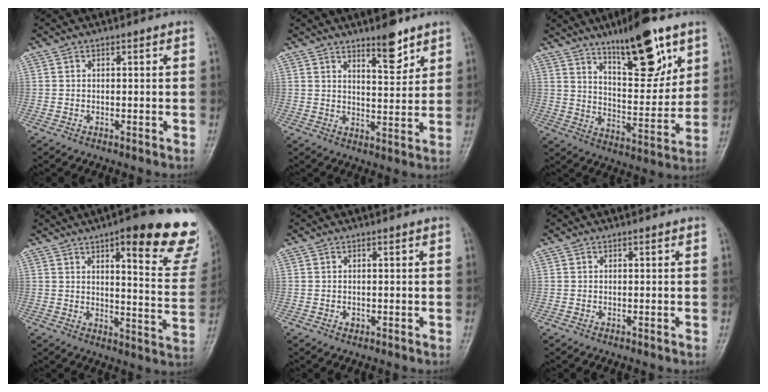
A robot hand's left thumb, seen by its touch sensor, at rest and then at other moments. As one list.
[{"total": 6.6, "force": [4.8, 2.0, 4.1], "torque": [-0.047, -0.038, 0.073]}, {"total": 16.4, "force": [10.1, 5.4, 11.8], "torque": [-0.146, -0.060, 0.168]}, {"total": 21.9, "force": [12.8, 5.6, 16.9], "torque": [-0.179, -0.057, 0.155]}, {"total": 0.6, "force": [-0.1, 0.5, 0.3], "torque": [-0.001, 0.000, -0.001]}, {"total": 0.0}]